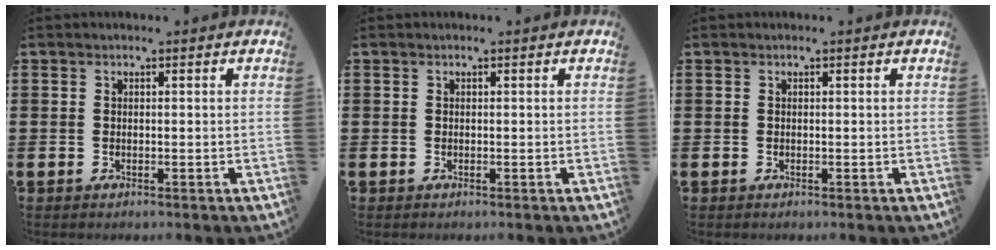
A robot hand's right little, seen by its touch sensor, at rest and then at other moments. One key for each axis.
{"total": 0.0}
{"total": 0.0}